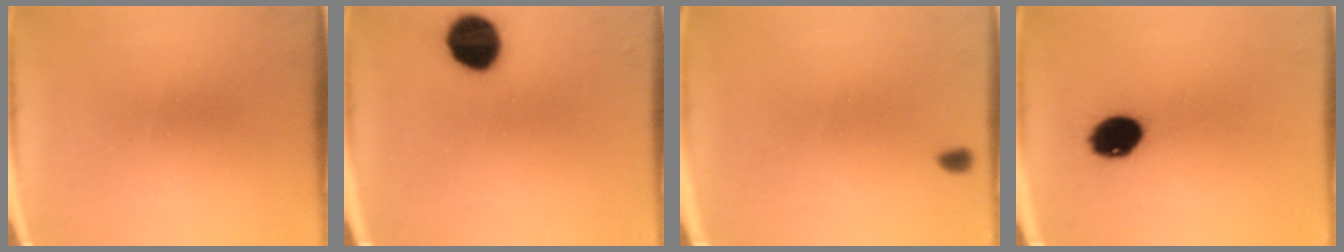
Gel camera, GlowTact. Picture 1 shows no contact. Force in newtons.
{"total": 11.5}
{"total": 0.7}
{"total": 9.1}